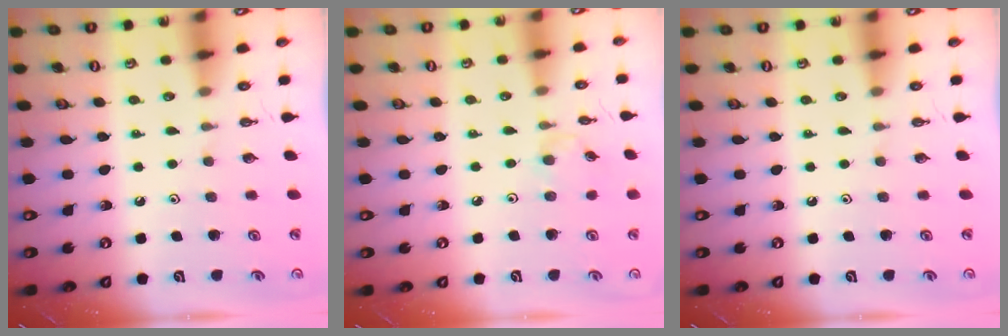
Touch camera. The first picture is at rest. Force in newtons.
{"total": 1.9, "press": 1.9, "slide": 0.4}
{"total": 0.0}